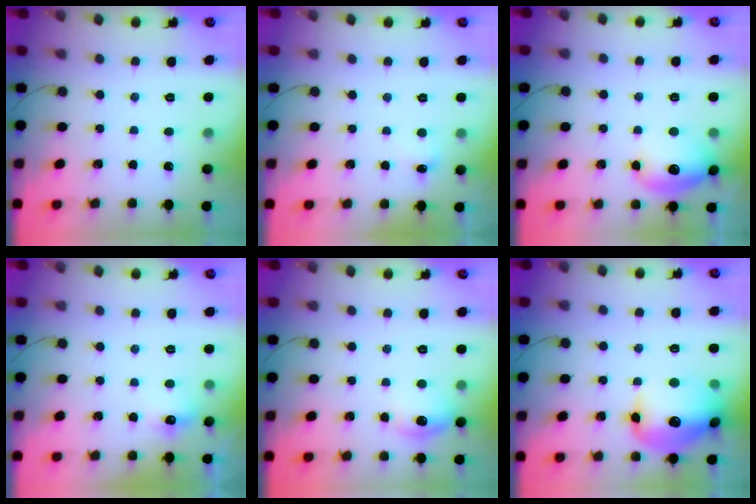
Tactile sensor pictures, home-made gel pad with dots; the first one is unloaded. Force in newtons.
{"total": 4.1, "press": 4.0, "slide": 1.1}
{"total": 12.5, "press": 12.4, "slide": 1.4}
{"total": 6.3, "press": 6.1, "slide": 1.5}
{"total": 9.4, "press": 9.4, "slide": 0.5}
{"total": 19.7, "press": 19.6, "slide": 1.7}